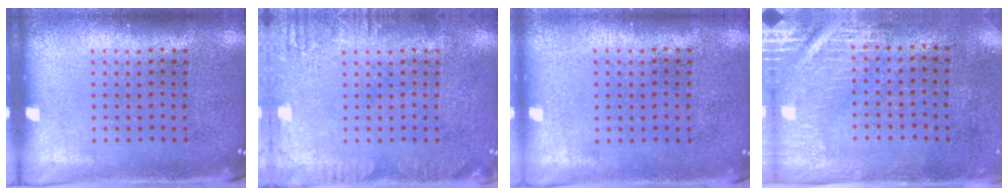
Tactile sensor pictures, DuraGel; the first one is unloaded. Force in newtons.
{"total": 2.2, "press": 2.2, "slide": 0.3}
{"total": 0.0}
{"total": 2.9, "press": 2.5, "slide": 1.5}